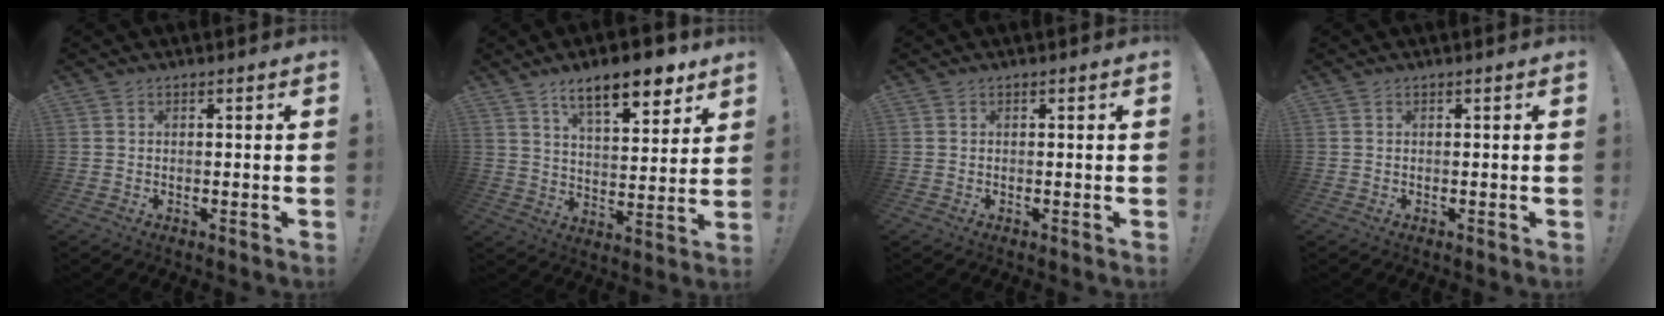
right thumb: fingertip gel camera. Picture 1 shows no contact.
{"total": 13.9, "force": [9.2, 4.4, 9.5], "torque": [-0.145, -0.049, 0.153]}
{"total": 0.0}
{"total": 0.0}